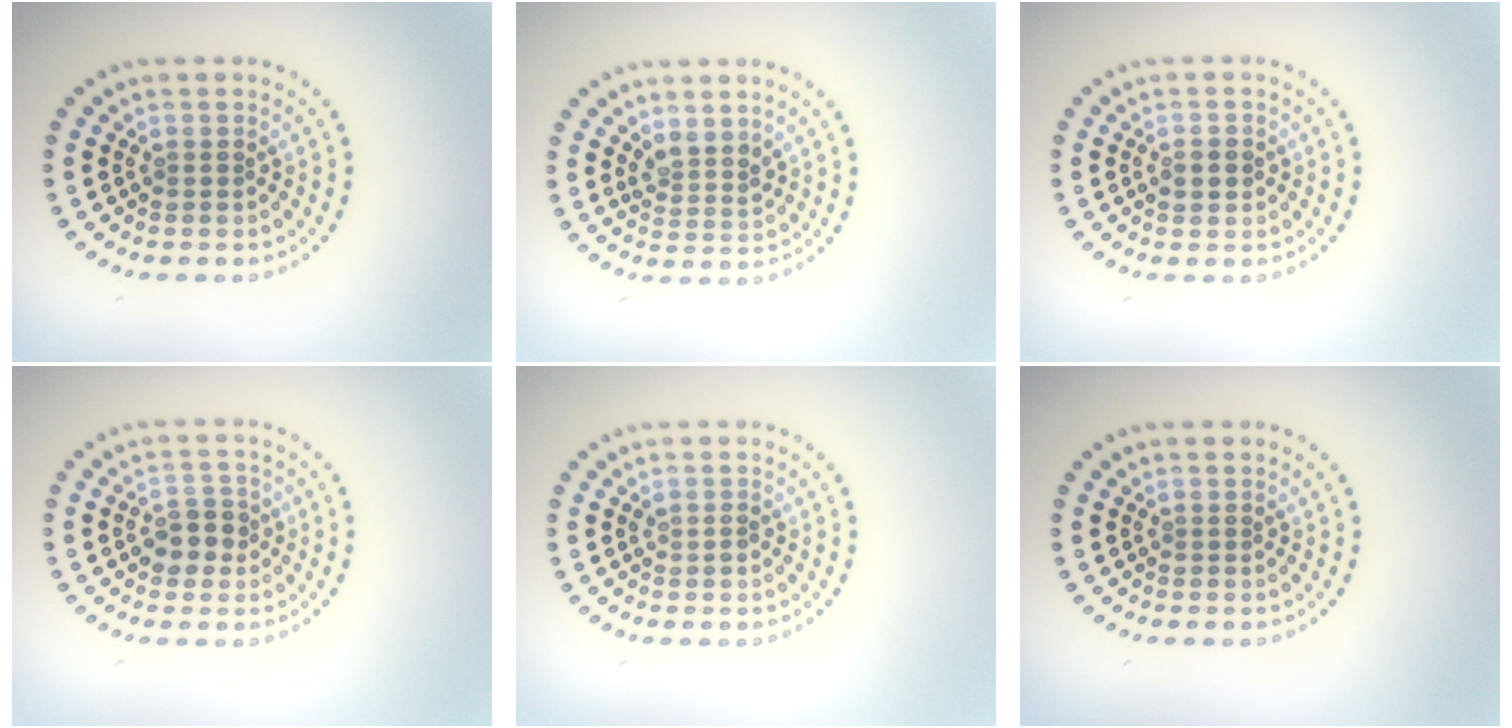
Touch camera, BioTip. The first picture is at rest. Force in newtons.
{"total": 2.1, "press": 1.7, "slide": 1.2}
{"total": 2.0, "press": 2.0, "slide": 0.1}
{"total": 2.7, "press": 2.6, "slide": 0.7}
{"total": 0.6, "press": 0.6, "slide": 0.1}
{"total": 0.0}